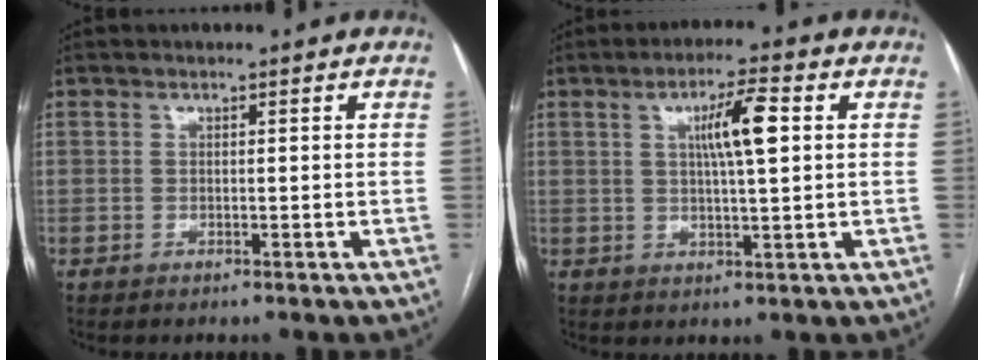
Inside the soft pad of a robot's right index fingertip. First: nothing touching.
{"total": 6.9, "force": [1.8, 0.6, 6.6], "torque": [-0.117, 0.006, 0.029]}